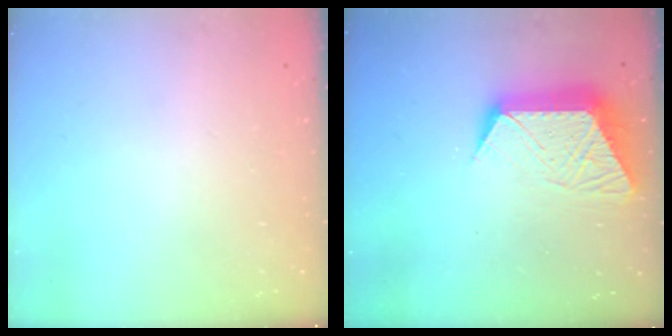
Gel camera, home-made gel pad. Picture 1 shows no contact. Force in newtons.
{"total": 12.7, "press": 12.7, "slide": 0.9}